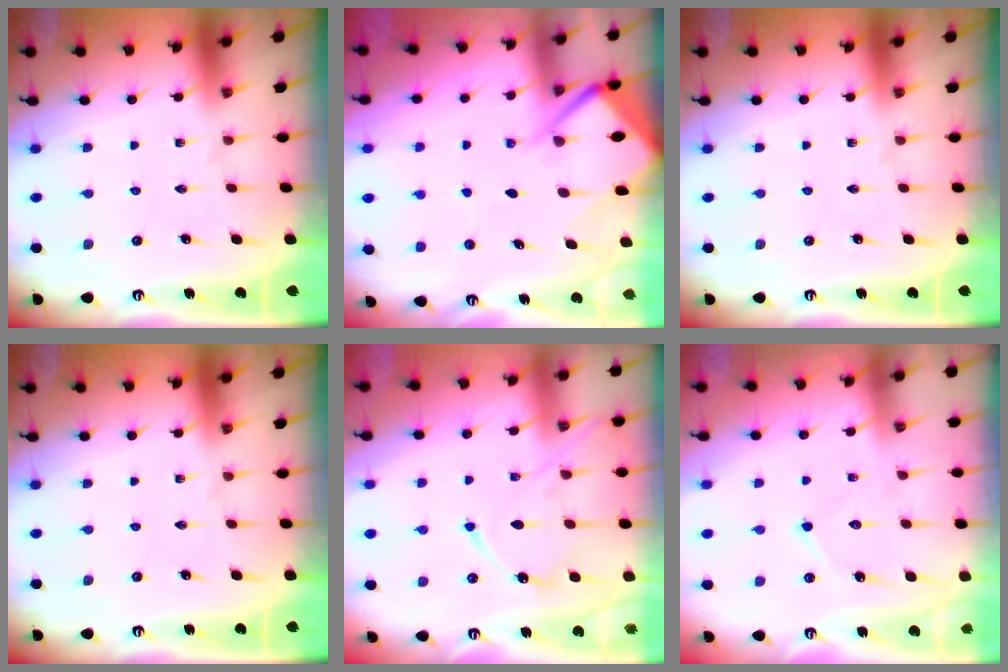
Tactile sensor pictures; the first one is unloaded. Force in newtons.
{"total": 9.0, "press": 9.0, "slide": 0.9}
{"total": 0.0}
{"total": 0.0}
{"total": 12.0, "press": 11.9, "slide": 1.1}
{"total": 7.1, "press": 7.1, "slide": 0.5}